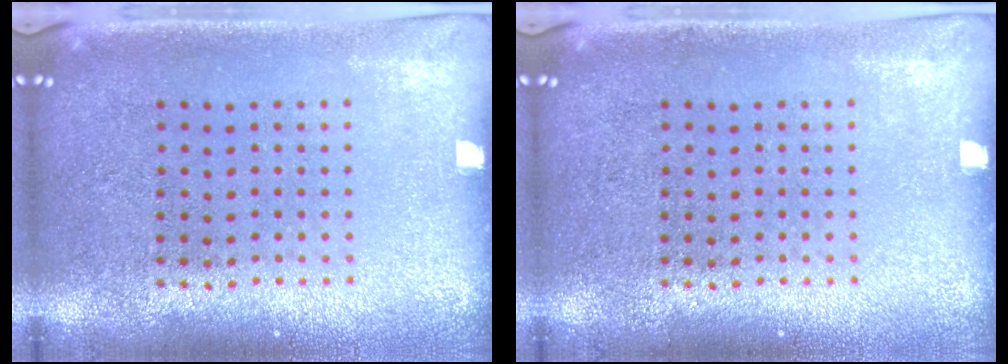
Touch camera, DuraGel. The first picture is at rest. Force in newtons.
{"total": 0.0}